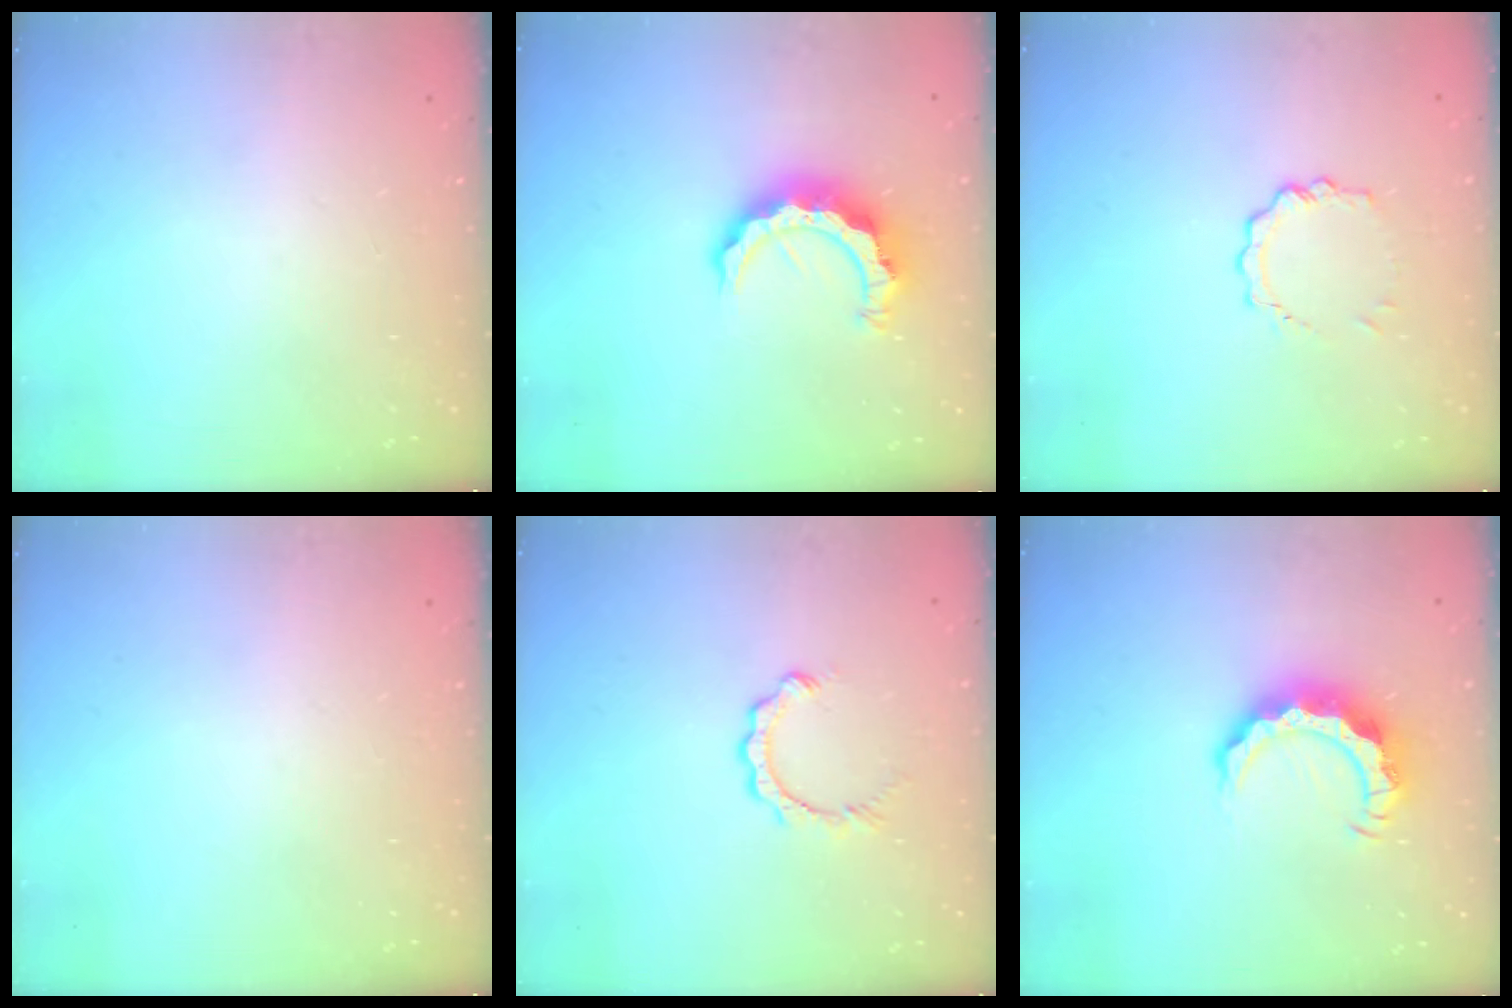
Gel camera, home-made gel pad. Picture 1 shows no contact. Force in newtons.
{"total": 10.6, "press": 10.5, "slide": 1.1}
{"total": 4.0, "press": 3.9, "slide": 0.4}
{"total": 0.0}
{"total": 2.6, "press": 2.6, "slide": 0.3}
{"total": 9.5, "press": 9.5, "slide": 0.6}